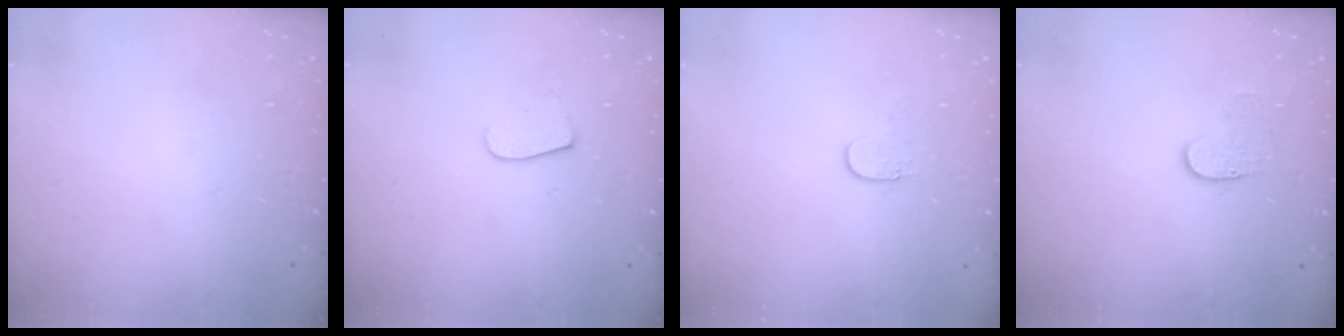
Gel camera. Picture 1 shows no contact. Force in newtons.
{"total": 6.7, "press": 6.7, "slide": 0.6}
{"total": 3.6, "press": 3.6, "slide": 0.4}
{"total": 5.1, "press": 5.1, "slide": 0.5}